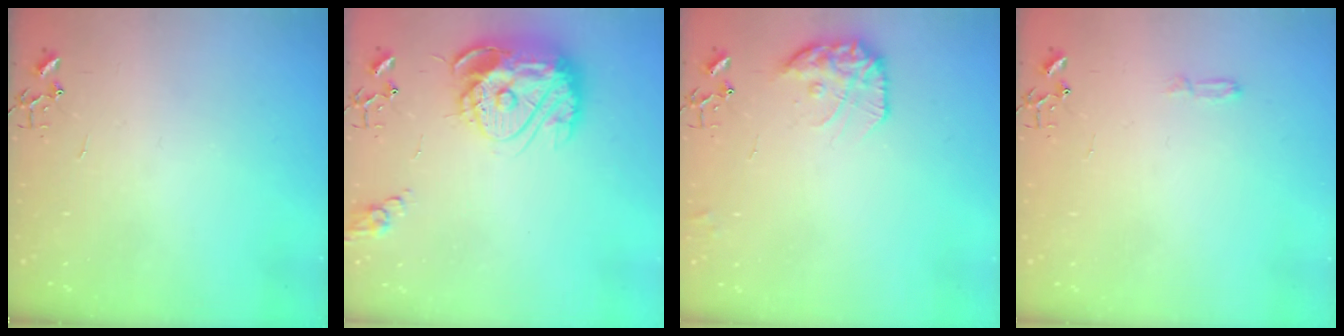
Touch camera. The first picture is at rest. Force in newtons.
{"total": 17.3, "press": 17.2, "slide": 1.8}
{"total": 14.0, "press": 14.0, "slide": 1.0}
{"total": 4.0, "press": 3.9, "slide": 0.5}